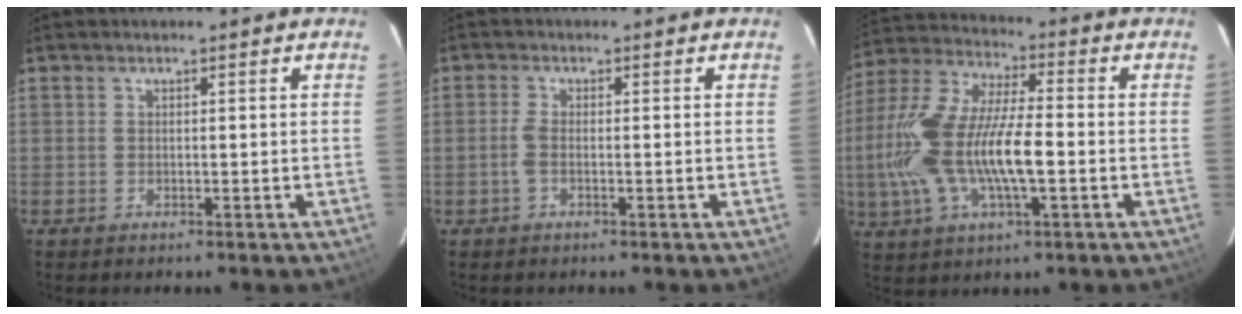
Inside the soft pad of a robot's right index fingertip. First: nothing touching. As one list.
[{"total": 1.9, "force": [-0.6, 0.6, 1.7], "torque": [-0.040, 0.002, -0.013]}, {"total": 19.1, "force": [-3.1, 6.8, 17.6], "torque": [-0.363, -0.003, -0.061]}]